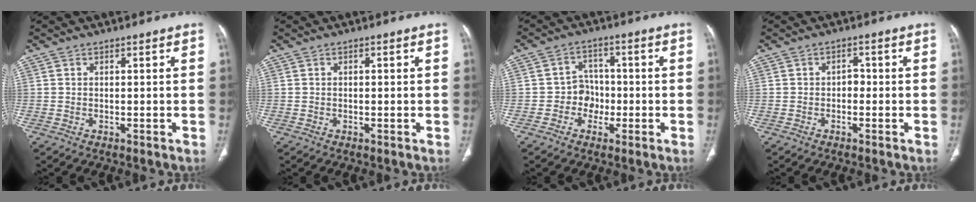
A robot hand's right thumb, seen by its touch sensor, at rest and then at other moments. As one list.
[{"total": 0.7, "force": [0.0, 0.3, 0.6], "torque": [-0.015, 0.003, 0.003]}, {"total": 4.9, "force": [-1.4, 4.3, 1.8], "torque": [0.005, 0.016, -0.032]}, {"total": 1.8, "force": [-0.4, 1.3, 1.1], "torque": [-0.004, 0.007, -0.014]}]